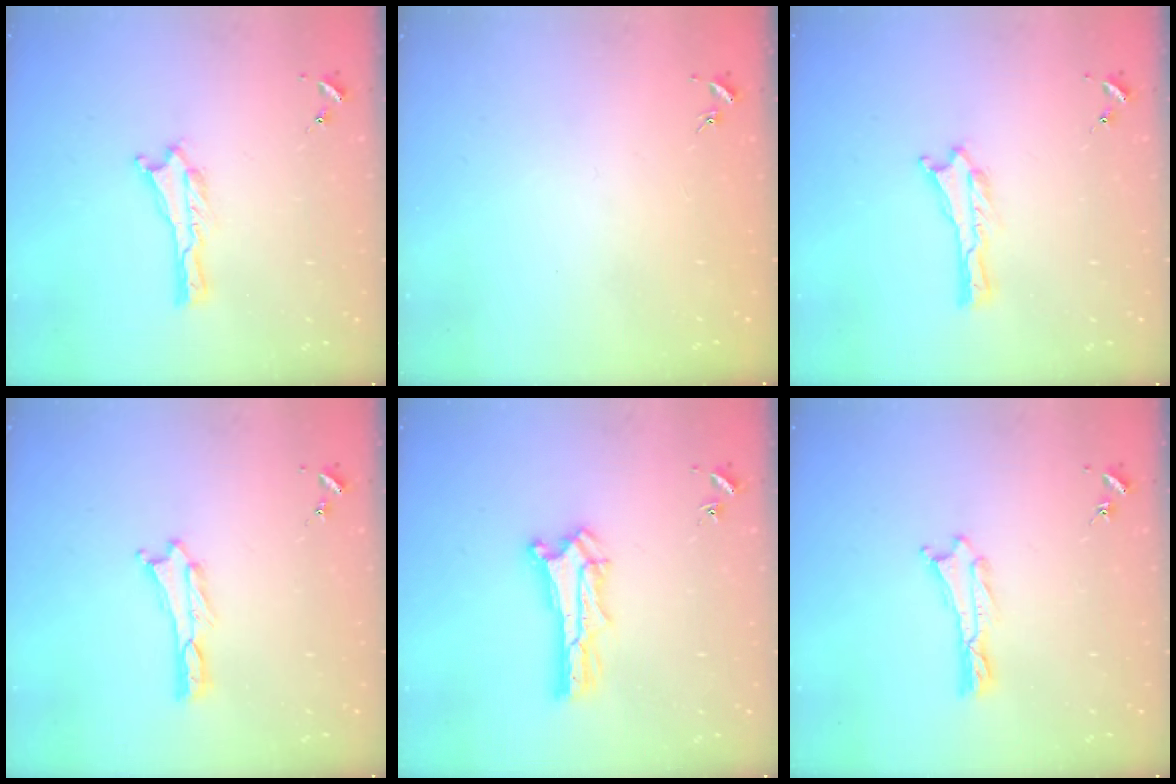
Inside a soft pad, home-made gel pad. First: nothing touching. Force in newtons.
{"total": 0.0}
{"total": 0.0}
{"total": 0.0}
{"total": 1.4, "press": 1.4, "slide": 0.2}
{"total": 0.0}